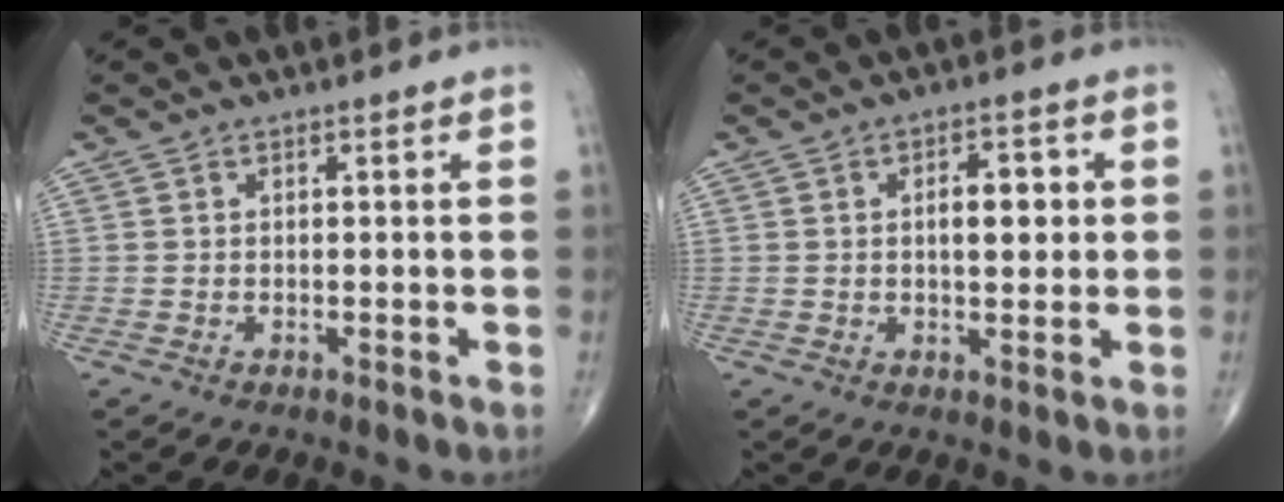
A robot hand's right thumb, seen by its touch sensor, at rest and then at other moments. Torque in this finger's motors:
{"motor_torque": [1.77, 3.23, 0.72, 0.20, 0.03]}